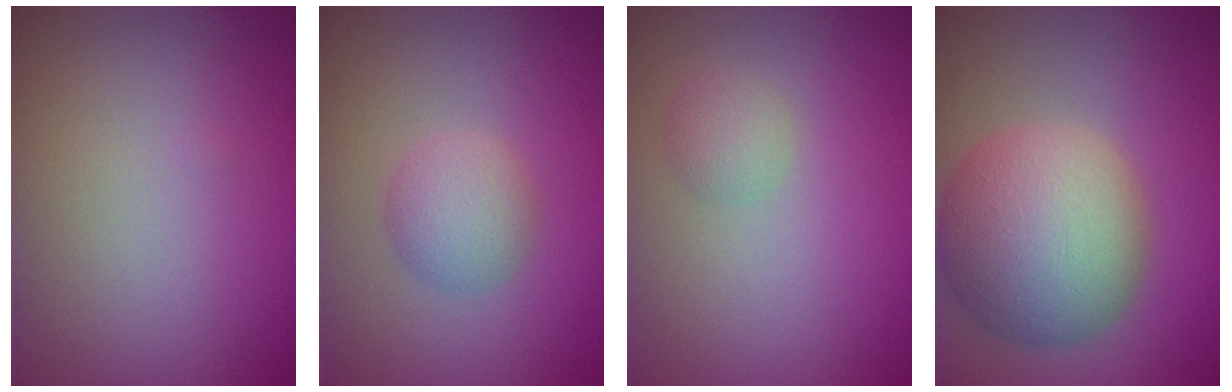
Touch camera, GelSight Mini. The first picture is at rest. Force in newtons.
{"total": 2.7, "press": 2.7, "slide": 0.1}
{"total": 1.4, "press": 1.4, "slide": 0.1}
{"total": 9.7, "press": 9.7, "slide": 0.5}